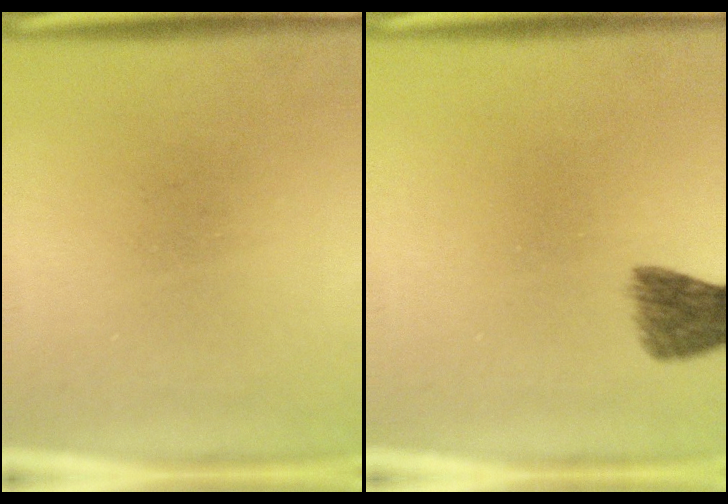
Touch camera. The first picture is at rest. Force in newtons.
{"total": 4.7}